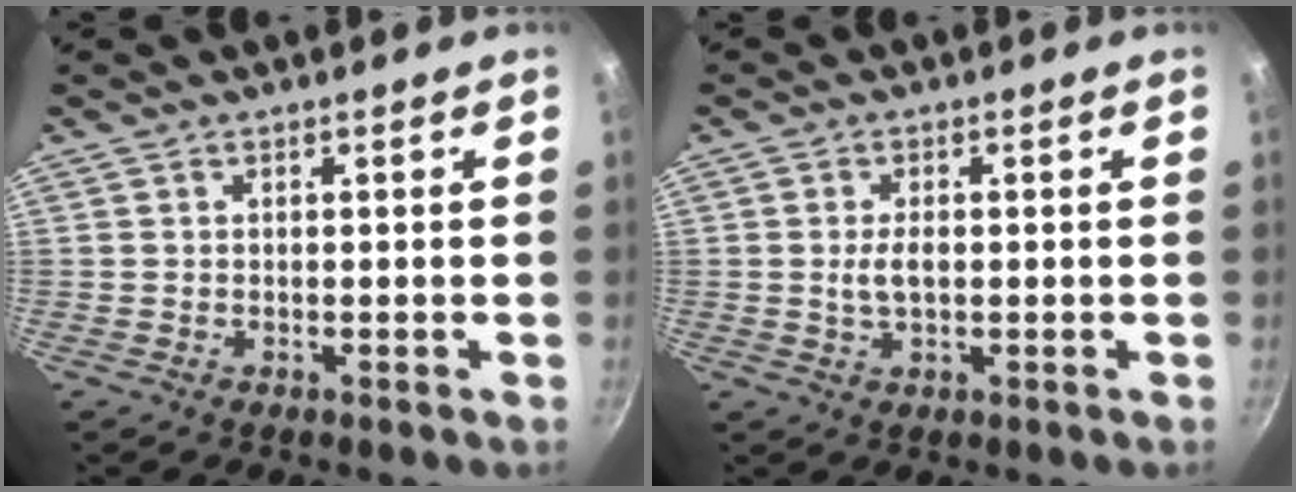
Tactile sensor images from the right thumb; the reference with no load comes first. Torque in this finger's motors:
{"motor_torque": [0.18, -0.02, 0.53, 0.30, 0.02]}